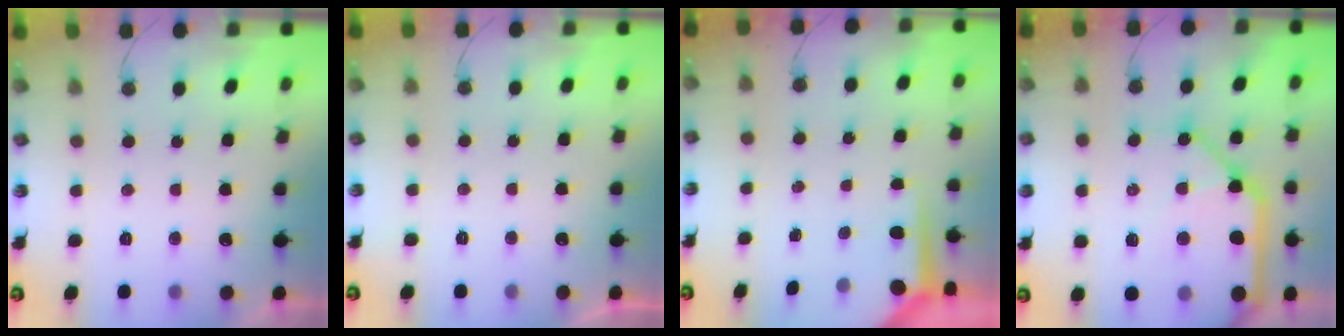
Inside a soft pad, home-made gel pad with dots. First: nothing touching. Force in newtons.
{"total": 0.0}
{"total": 4.0, "press": 4.0, "slide": 0.3}
{"total": 21.1, "press": 21.0, "slide": 2.5}